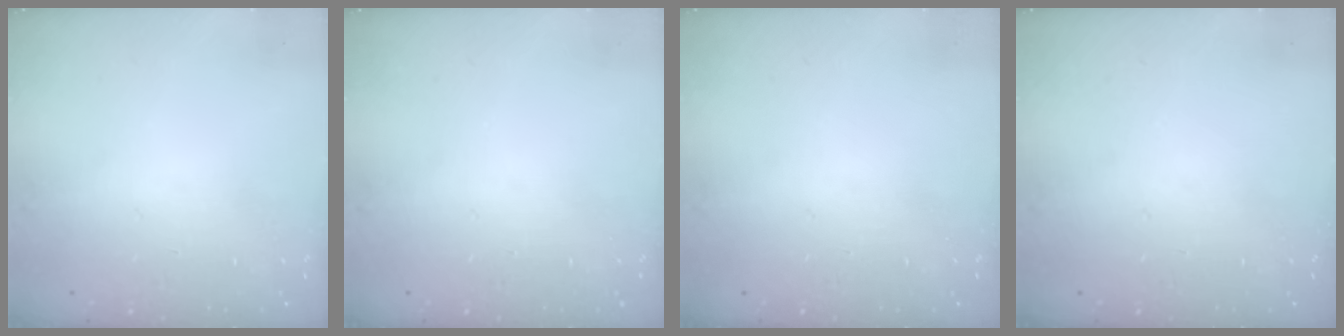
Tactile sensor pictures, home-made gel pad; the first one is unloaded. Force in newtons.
{"total": 0.0}
{"total": 0.0}
{"total": 0.0}